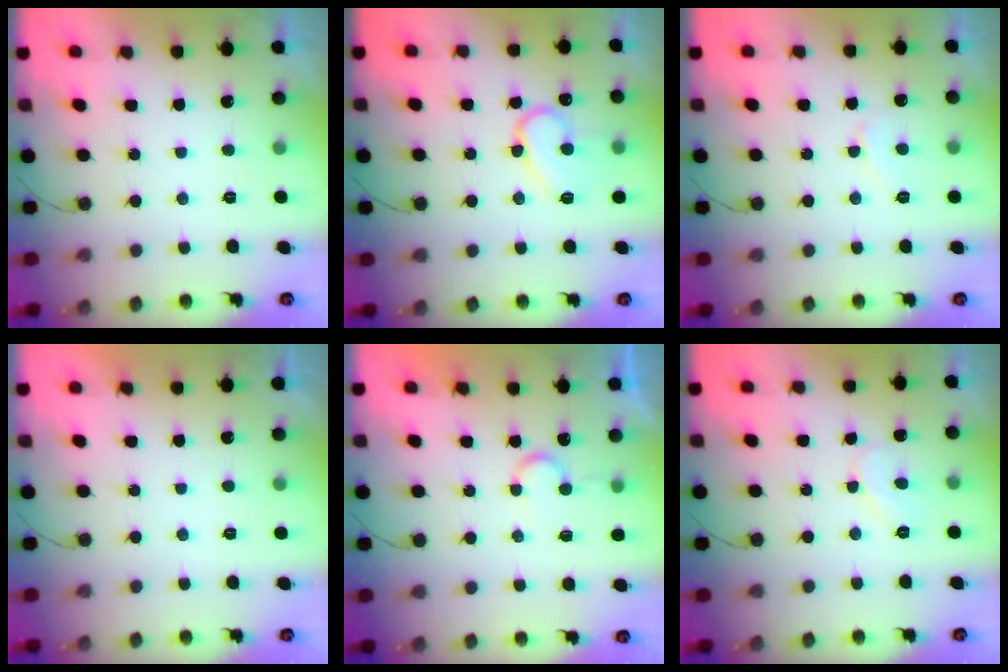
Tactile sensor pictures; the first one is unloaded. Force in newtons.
{"total": 12.0, "press": 12.0, "slide": 1.2}
{"total": 3.9, "press": 3.8, "slide": 0.4}
{"total": 1.7, "press": 1.7, "slide": 0.1}
{"total": 5.5, "press": 5.5, "slide": 0.4}
{"total": 5.2, "press": 5.2, "slide": 0.1}